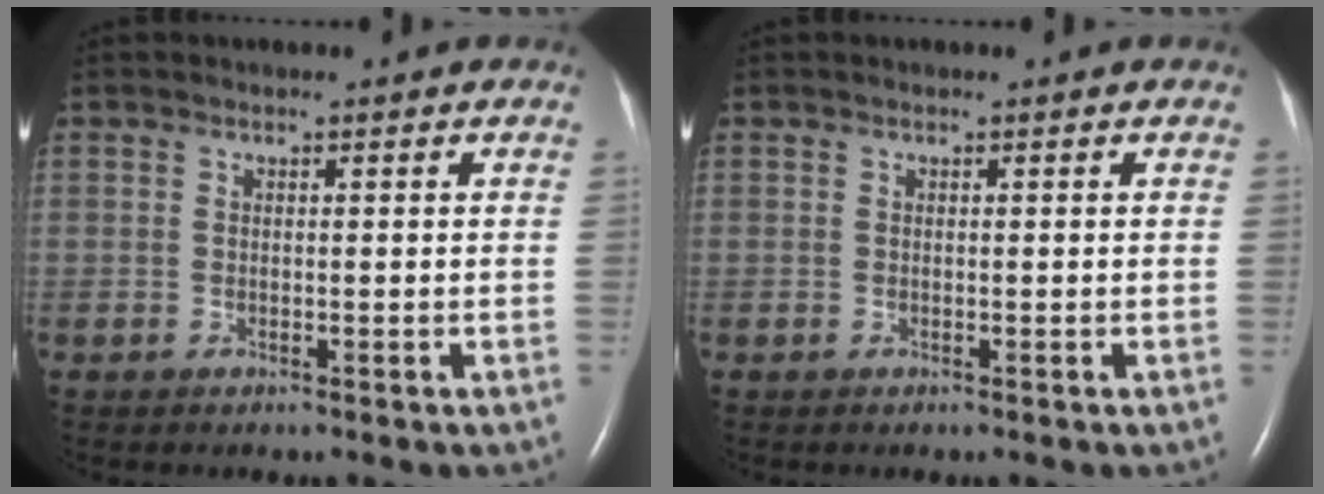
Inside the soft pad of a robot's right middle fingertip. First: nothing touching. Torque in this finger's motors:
{"motor_torque": [-0.04, 0.04, 0.00, -0.02]}